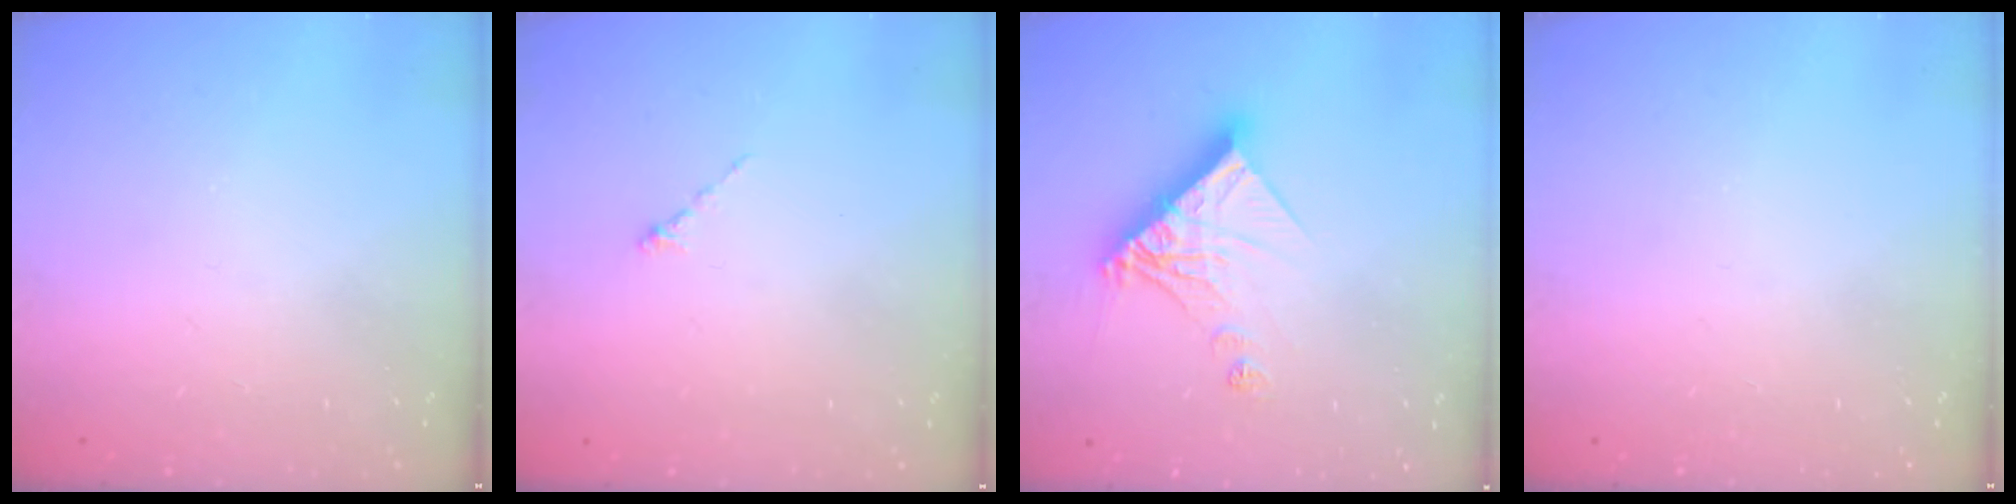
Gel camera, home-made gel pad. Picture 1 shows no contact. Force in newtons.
{"total": 0.0}
{"total": 12.7, "press": 12.7, "slide": 1.2}
{"total": 0.0}